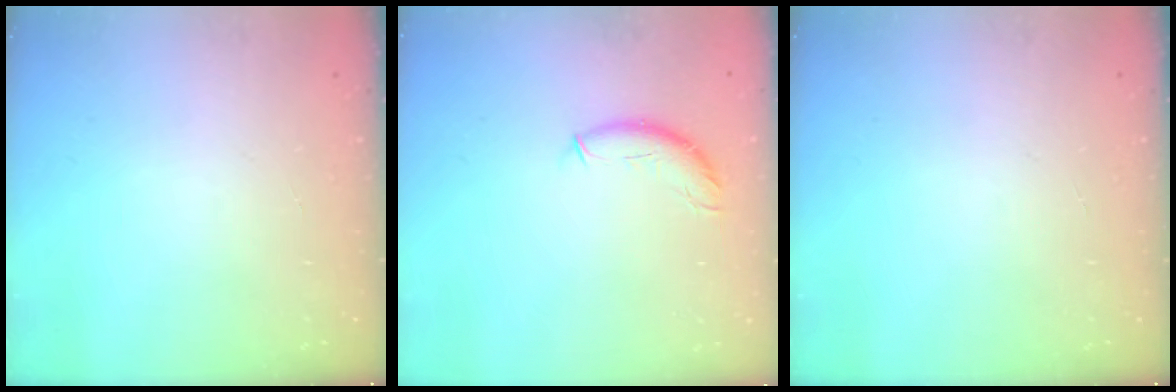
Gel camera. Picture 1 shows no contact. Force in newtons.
{"total": 8.3, "press": 8.3, "slide": 0.4}
{"total": 0.0}